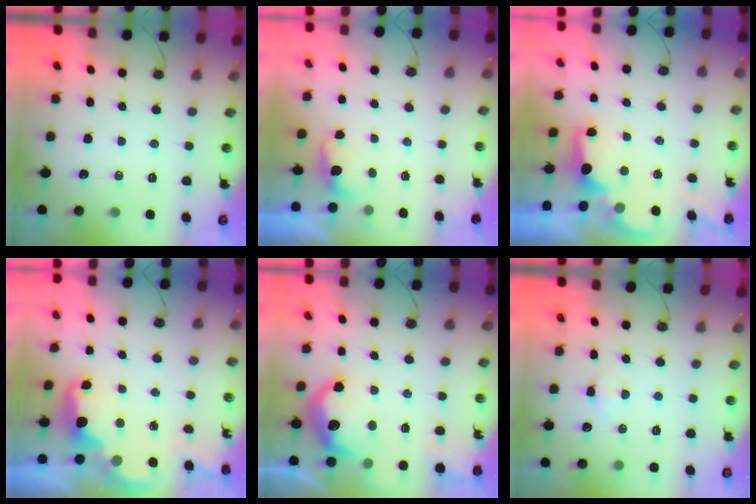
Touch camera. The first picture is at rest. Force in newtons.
{"total": 0.7, "press": 0.0, "slide": 0.7}
{"total": 2.0, "press": 1.9, "slide": 0.8}
{"total": 2.7, "press": 2.6, "slide": 0.7}
{"total": 12.3, "press": 12.3, "slide": 0.8}
{"total": 2.2, "press": 2.1, "slide": 0.8}